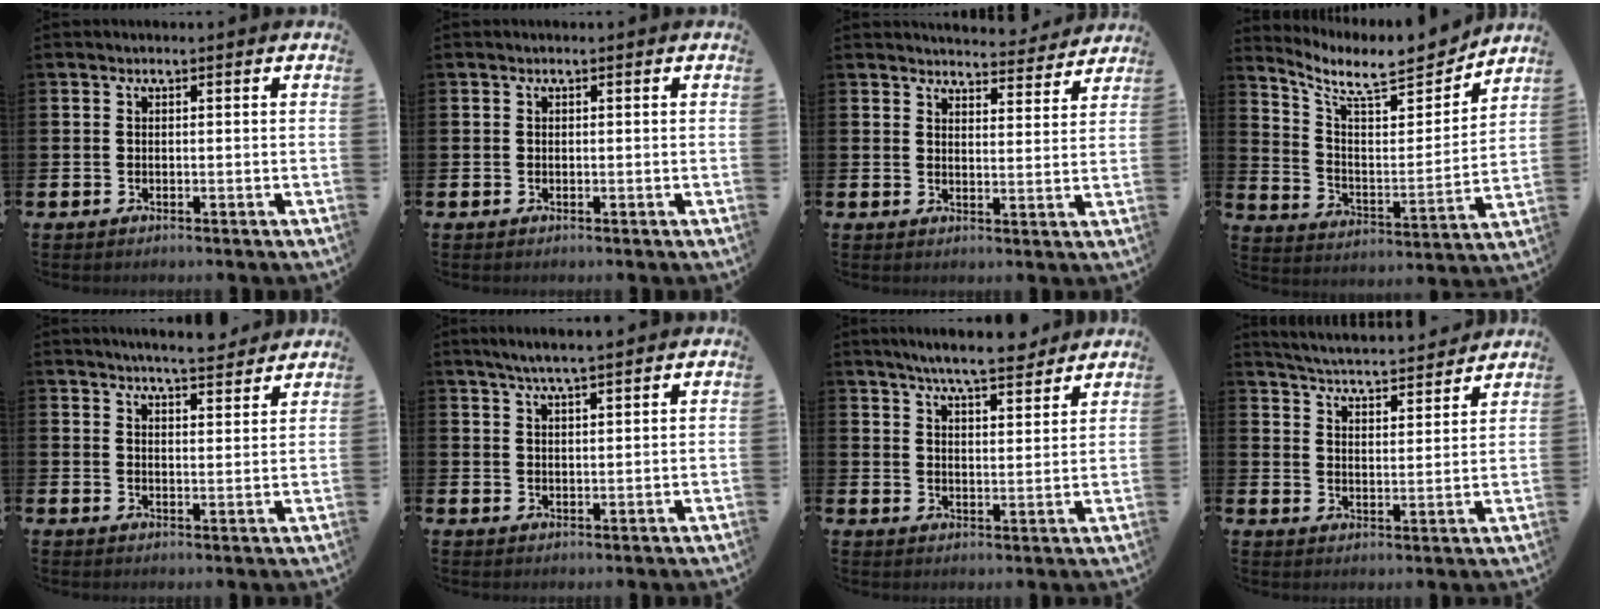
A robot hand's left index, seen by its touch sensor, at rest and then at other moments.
{"total": 0.0}
{"total": 4.6, "force": [4.6, 0.6, 0.1], "torque": [-0.008, -0.033, 0.081]}
{"total": 9.2, "force": [8.2, 2.3, 3.4], "torque": [-0.096, -0.065, 0.141]}
{"total": 5.1, "force": [5.1, 0.1, 1.0], "torque": [-0.023, -0.026, 0.090]}
{"total": 4.2, "force": [3.8, 0.2, 1.9], "torque": [-0.045, -0.006, 0.068]}
{"total": 6.8, "force": [6.4, 0.5, 2.1], "torque": [-0.048, -0.030, 0.113]}
{"total": 5.0, "force": [5.0, 0.3, 0.5], "torque": [-0.037, -0.040, 0.085]}